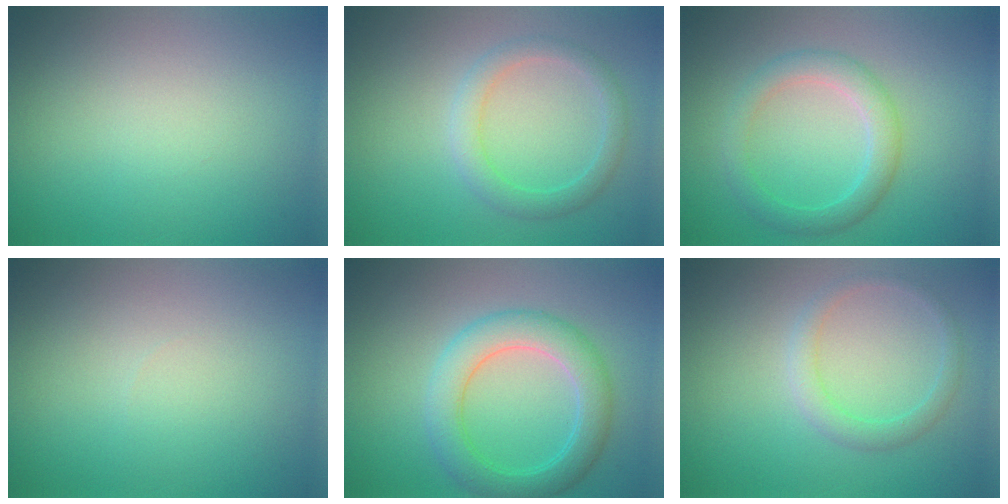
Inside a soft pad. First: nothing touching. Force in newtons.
{"total": 2.3, "press": 2.3, "slide": 0.1}
{"total": 3.1, "press": 3.1, "slide": 0.2}
{"total": 0.0}
{"total": 4.8, "press": 4.8, "slide": 0.1}
{"total": 1.8, "press": 1.8, "slide": 0.0}